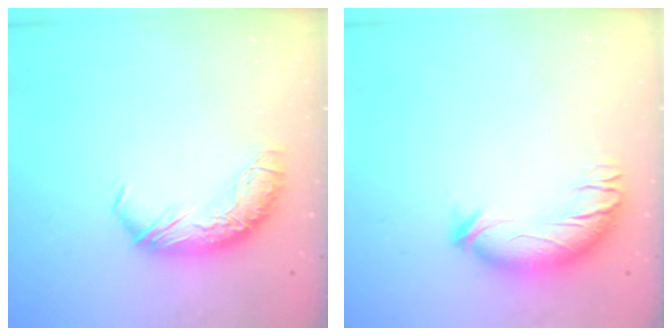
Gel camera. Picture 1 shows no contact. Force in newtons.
{"total": 2.8, "press": 2.0, "slide": 2.0}